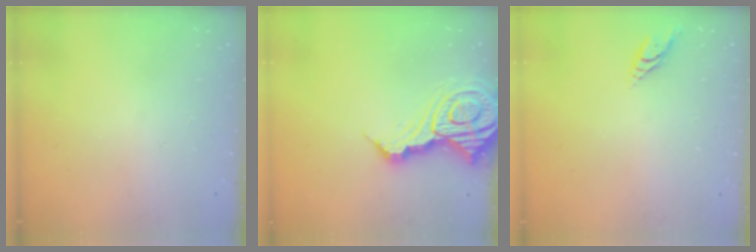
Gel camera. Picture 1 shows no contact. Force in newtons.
{"total": 17.8, "press": 17.7, "slide": 2.2}
{"total": 5.5, "press": 5.5, "slide": 0.3}